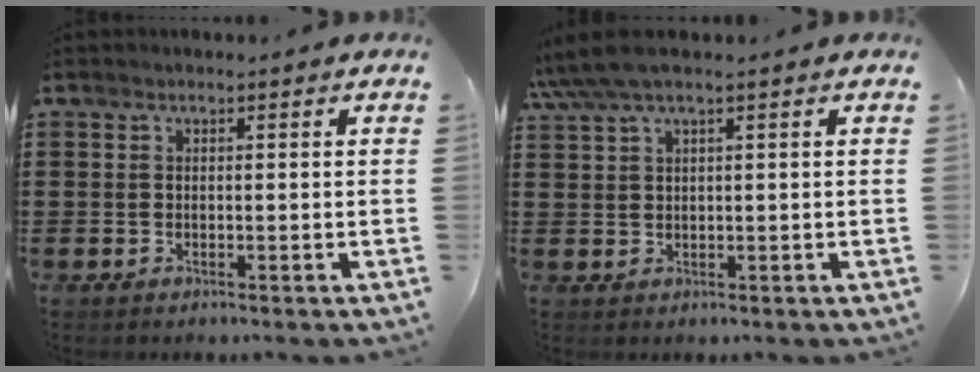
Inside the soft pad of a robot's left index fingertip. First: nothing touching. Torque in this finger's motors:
{"motor_torque": [0.55, -0.73, 1.05, 0.21]}